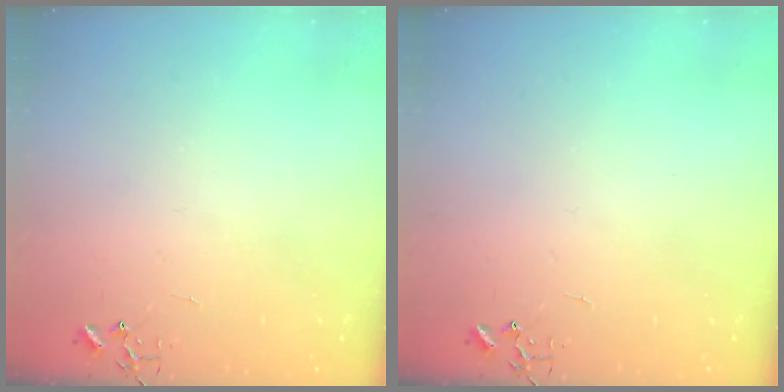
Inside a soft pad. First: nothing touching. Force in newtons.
{"total": 0.0}